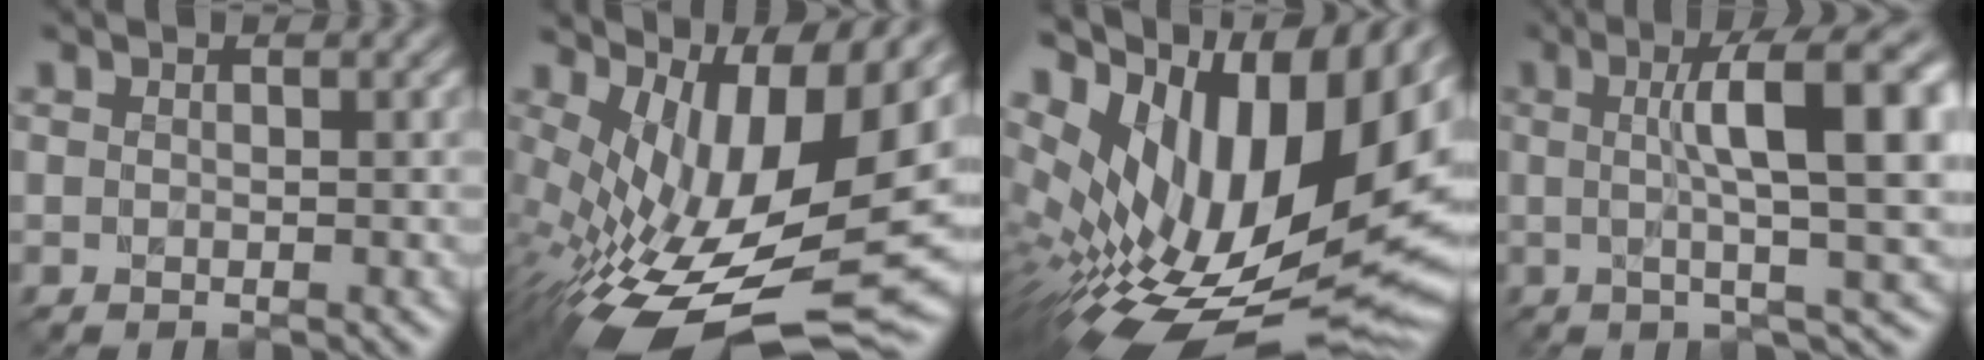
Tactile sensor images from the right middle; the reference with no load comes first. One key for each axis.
{"total": 14.9, "fx": -0.1, "fy": 6.0, "fz": 13.7, "tx": -0.241, "ty": -0.023, "tz": 0.018}
{"total": 17.7, "fx": 3.2, "fy": 8.9, "fz": 15.0, "tx": -0.232, "ty": 0.007, "tz": 0.054}
{"total": 11.4, "fx": 2.0, "fy": 2.4, "fz": 11.0, "tx": -0.133, "ty": 0.014, "tz": 0.024}